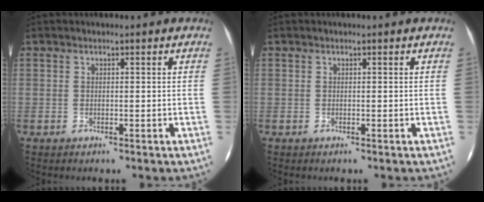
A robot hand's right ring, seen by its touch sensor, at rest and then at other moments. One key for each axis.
{"total": 0.0}